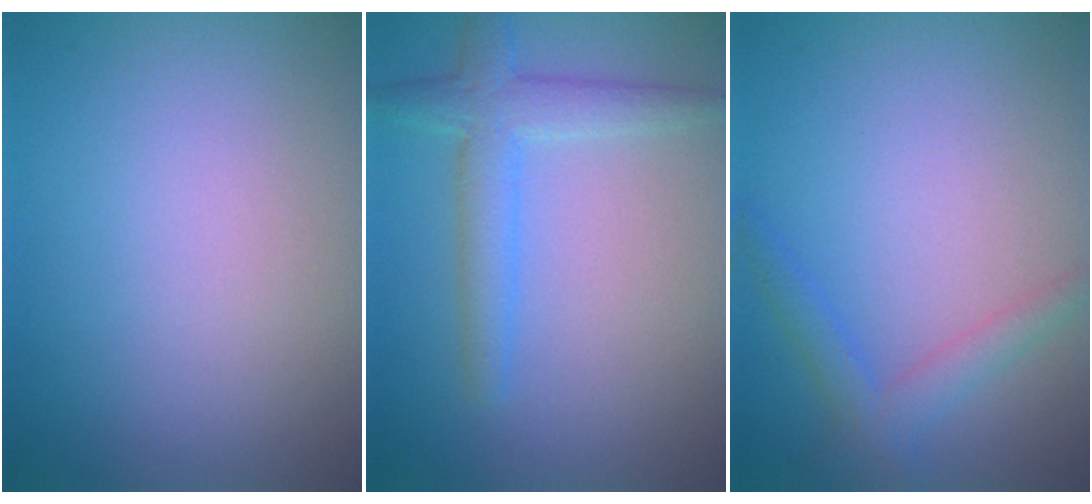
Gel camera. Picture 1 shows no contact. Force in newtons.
{"total": 3.5, "press": 3.5, "slide": 0.2}
{"total": 2.3, "press": 2.3, "slide": 0.2}